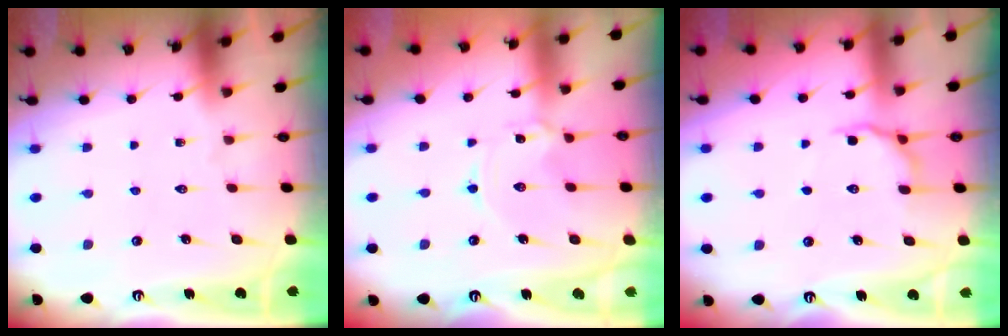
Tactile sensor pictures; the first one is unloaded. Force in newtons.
{"total": 1.4, "press": 1.4, "slide": 0.1}
{"total": 6.0, "press": 5.8, "slide": 1.8}